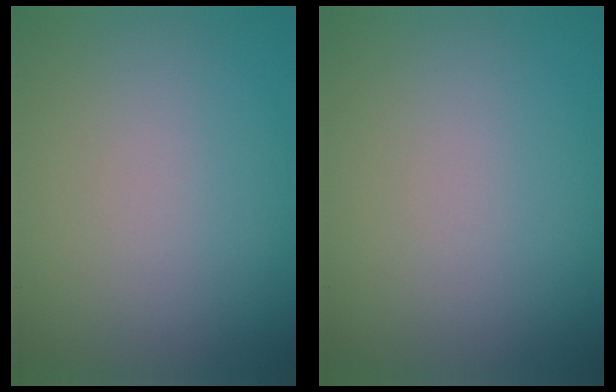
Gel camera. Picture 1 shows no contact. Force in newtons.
{"total": 0.0}